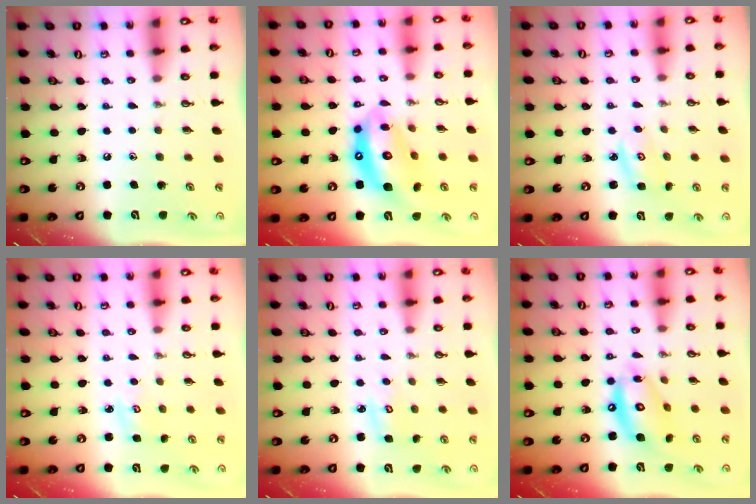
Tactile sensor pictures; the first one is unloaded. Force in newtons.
{"total": 15.4, "press": 15.3, "slide": 1.8}
{"total": 2.8, "press": 2.8, "slide": 0.3}
{"total": 2.7, "press": 2.7, "slide": 0.3}
{"total": 3.8, "press": 3.8, "slide": 0.3}
{"total": 13.9, "press": 13.9, "slide": 1.1}